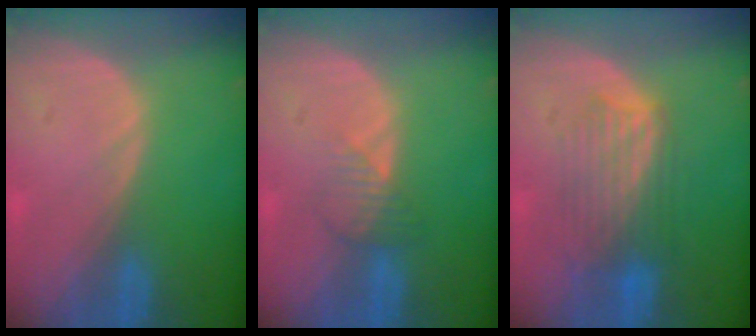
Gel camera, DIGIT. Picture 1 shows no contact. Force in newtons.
{"total": 2.7, "press": 2.7, "slide": 0.3}
{"total": 6.3, "press": 6.3, "slide": 0.5}